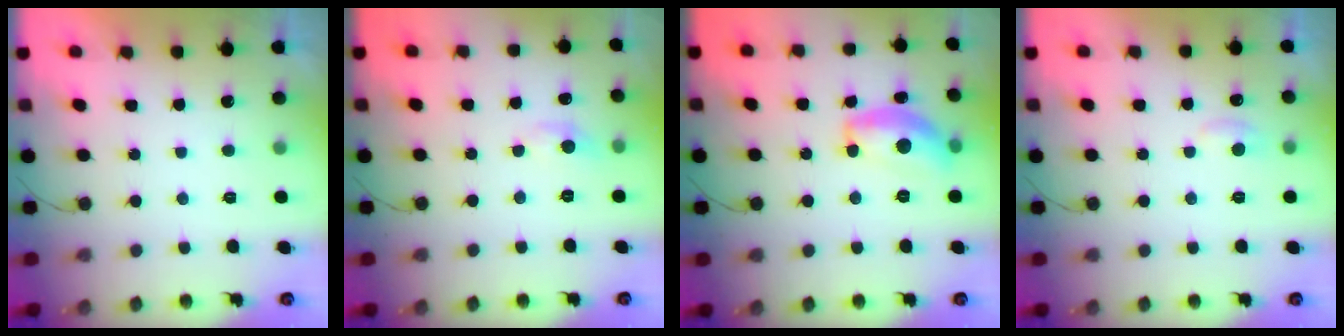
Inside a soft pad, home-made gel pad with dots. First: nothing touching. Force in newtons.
{"total": 2.8, "press": 2.8, "slide": 0.4}
{"total": 14.0, "press": 14.0, "slide": 0.7}
{"total": 4.9, "press": 4.8, "slide": 0.6}